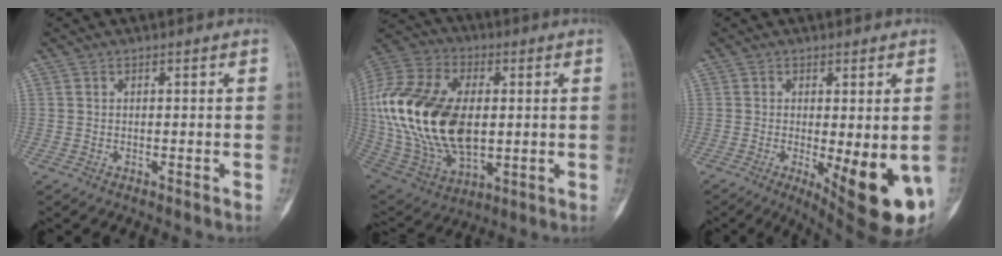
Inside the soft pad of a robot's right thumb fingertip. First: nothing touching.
{"total": 26.7, "force": [1.4, 16.0, 21.4], "torque": [-0.438, -0.007, 0.033]}
{"total": 13.8, "force": [-3.9, 4.3, 12.5], "torque": [-0.133, -0.019, -0.038]}